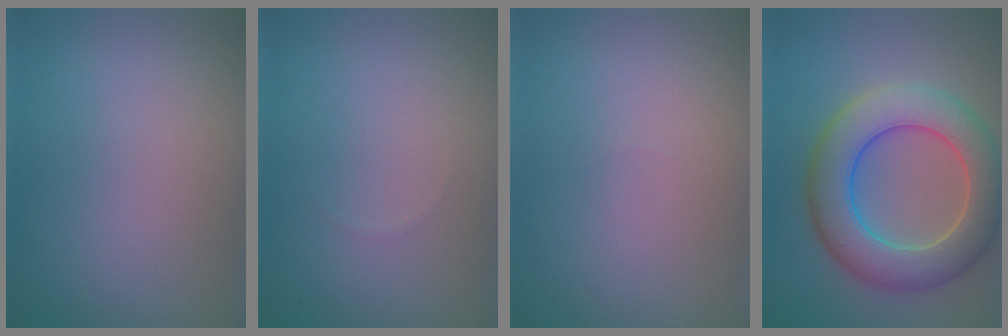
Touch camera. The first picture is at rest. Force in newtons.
{"total": 0.0}
{"total": 0.0}
{"total": 8.6, "press": 8.6, "slide": 0.6}